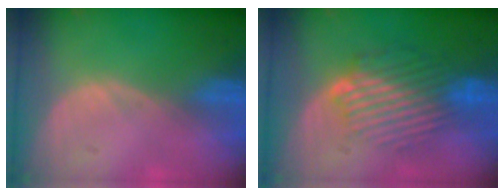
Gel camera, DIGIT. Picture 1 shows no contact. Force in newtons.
{"total": 9.1, "press": 8.1, "slide": 4.3}